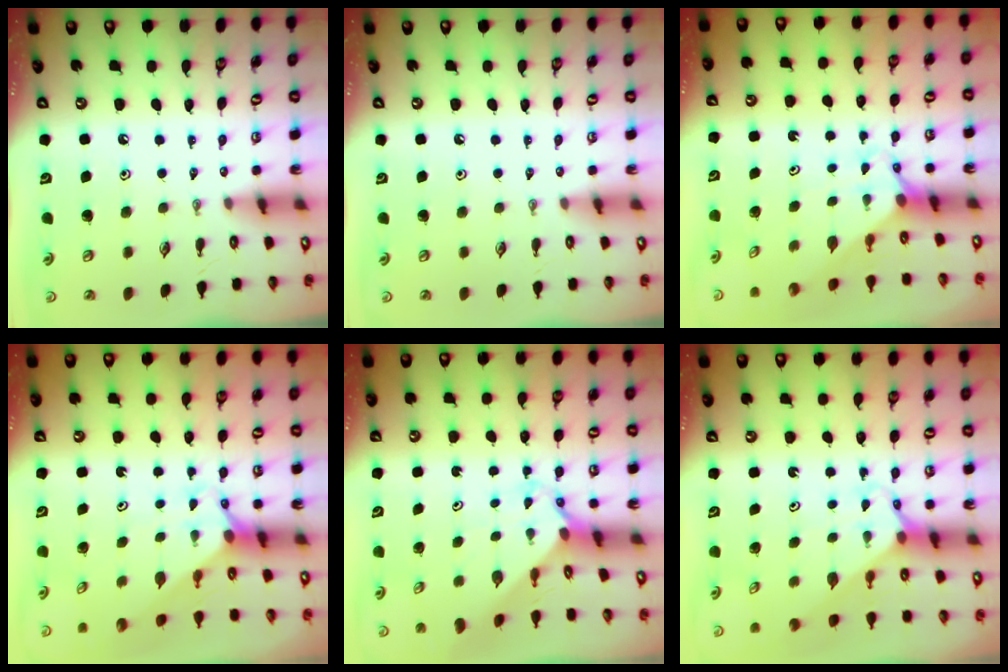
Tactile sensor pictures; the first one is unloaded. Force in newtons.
{"total": 0.0}
{"total": 2.9, "press": 2.9, "slide": 0.0}
{"total": 2.8, "press": 2.8, "slide": 0.0}
{"total": 2.3, "press": 2.3, "slide": 0.3}
{"total": 2.5, "press": 2.5, "slide": 0.2}